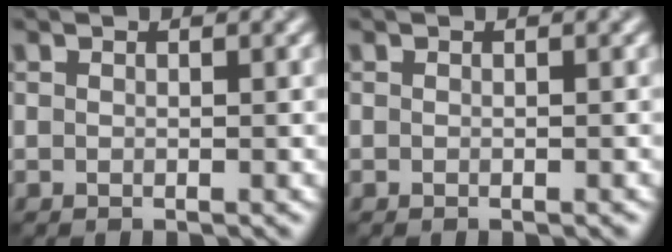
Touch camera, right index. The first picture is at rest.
{"total": 0.0}